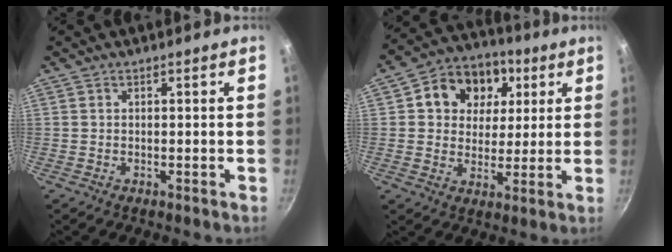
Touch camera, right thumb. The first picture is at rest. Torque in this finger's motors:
{"motor_torque": [-0.82, 0.93, 0.44, -0.40, 0.06]}